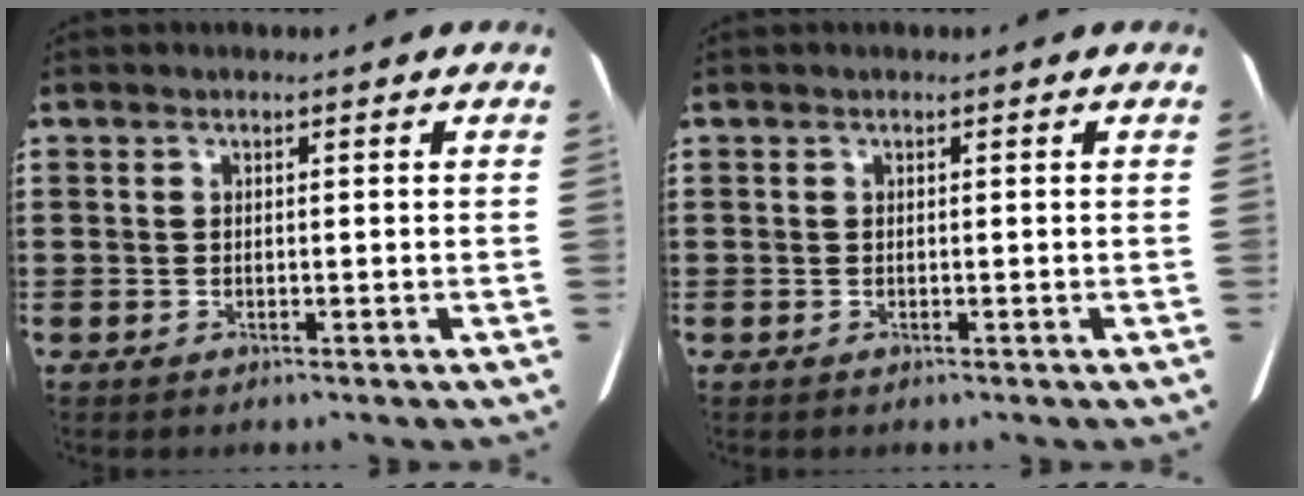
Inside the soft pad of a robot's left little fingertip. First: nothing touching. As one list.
[{"total": 0.0}]